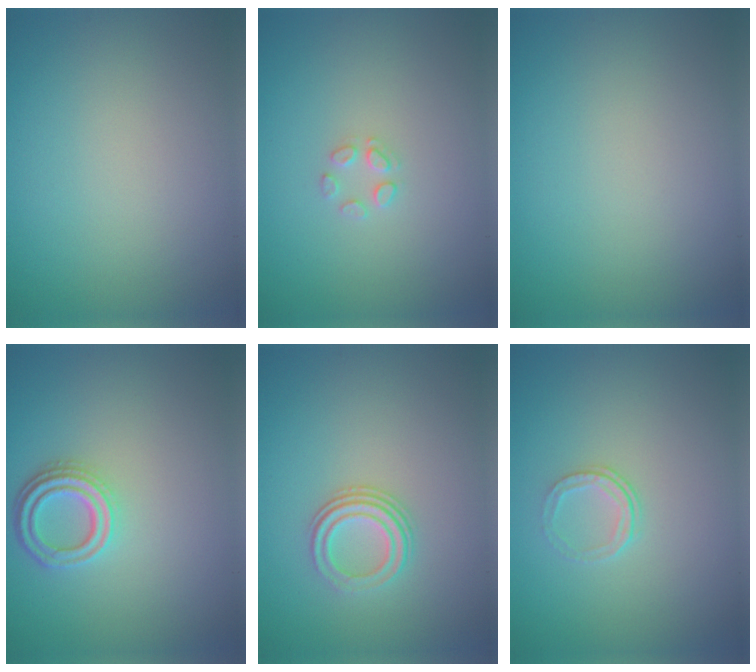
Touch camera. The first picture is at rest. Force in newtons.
{"total": 1.2, "press": 1.2, "slide": 0.1}
{"total": 0.0}
{"total": 3.3, "press": 2.7, "slide": 2.0}
{"total": 2.8, "press": 2.1, "slide": 1.9}
{"total": 1.3, "press": 0.9, "slide": 0.9}